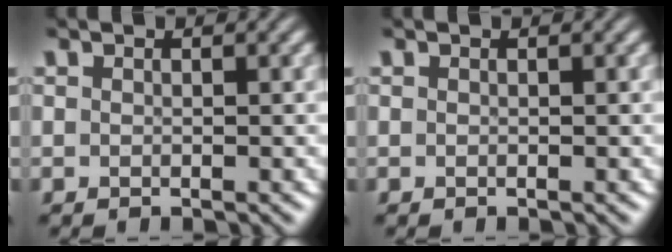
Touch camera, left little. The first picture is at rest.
{"total": 0.0}